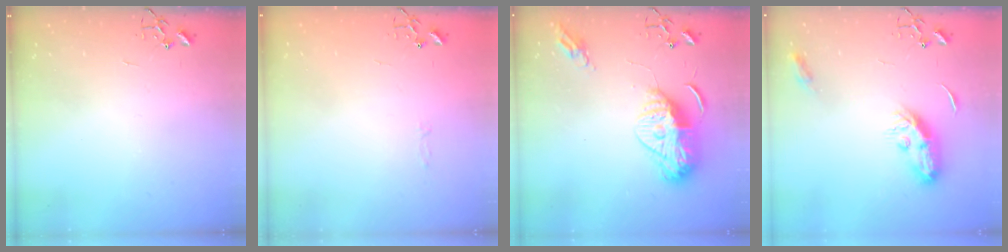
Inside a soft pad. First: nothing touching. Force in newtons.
{"total": 2.8, "press": 2.8, "slide": 0.4}
{"total": 14.4, "press": 14.3, "slide": 1.2}
{"total": 10.4, "press": 10.4, "slide": 0.1}